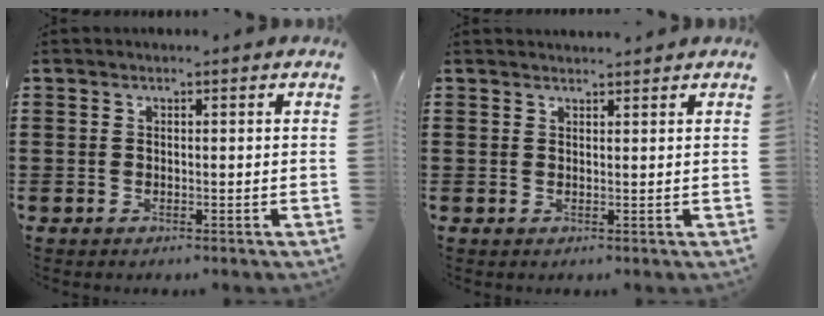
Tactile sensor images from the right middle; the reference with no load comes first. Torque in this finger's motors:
{"motor_torque": [-0.08, 0.05, -0.05, -0.03]}